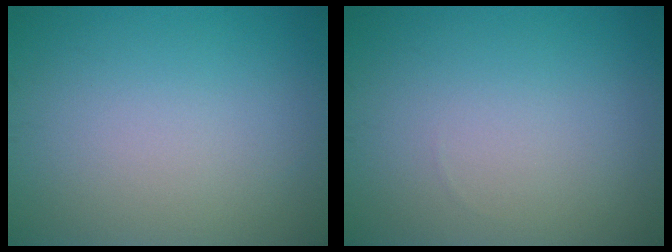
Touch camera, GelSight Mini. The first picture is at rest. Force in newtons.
{"total": 0.0}